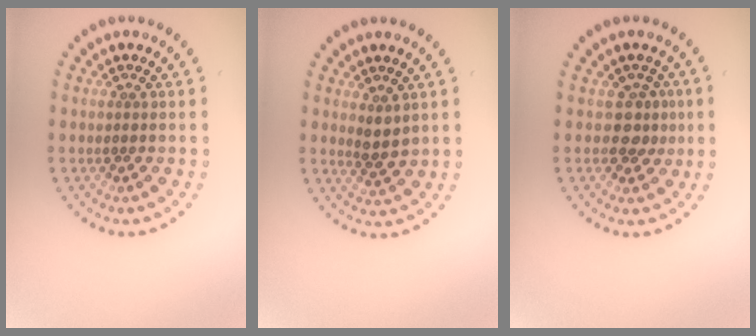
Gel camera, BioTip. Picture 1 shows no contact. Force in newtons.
{"total": 1.7, "press": 1.5, "slide": 0.8}
{"total": 2.1, "press": 1.7, "slide": 1.3}